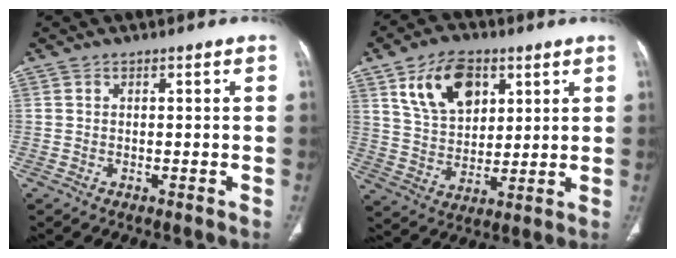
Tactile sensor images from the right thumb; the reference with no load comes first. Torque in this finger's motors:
{"motor_torque": [-0.59, 0.61, 0.24, 0.23, 0.09]}